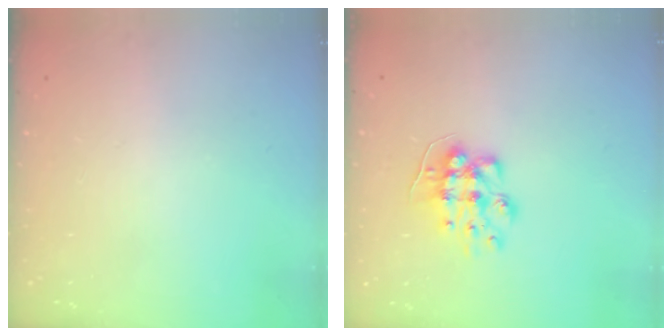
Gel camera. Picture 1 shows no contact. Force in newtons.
{"total": 8.7, "press": 8.7, "slide": 0.2}